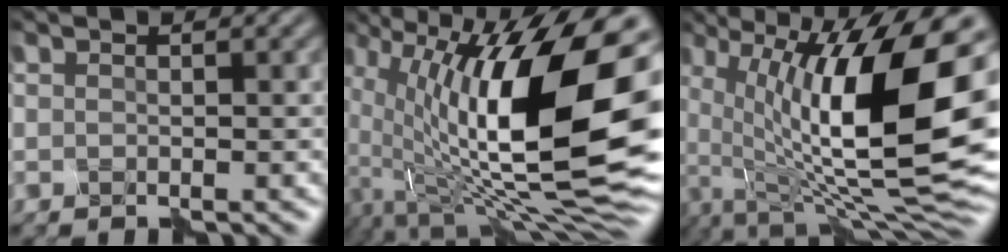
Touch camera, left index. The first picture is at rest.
{"total": 18.2, "force": [-0.1, 7.4, 16.6], "torque": [-0.301, -0.004, 0.002]}
{"total": 16.9, "force": [0.7, 6.2, 15.7], "torque": [-0.264, 0.006, 0.019]}